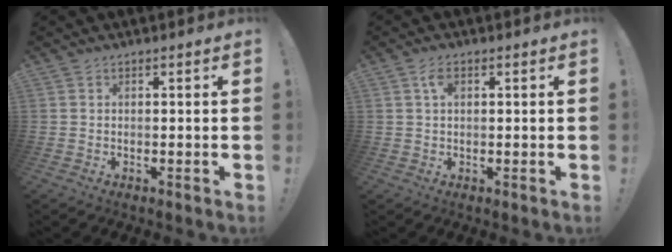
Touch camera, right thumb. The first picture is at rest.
{"total": 3.1, "force": [1.0, 1.8, 2.3], "torque": [-0.036, 0.001, 0.014]}